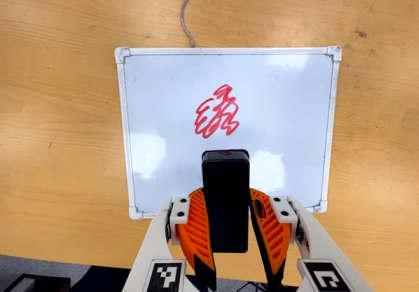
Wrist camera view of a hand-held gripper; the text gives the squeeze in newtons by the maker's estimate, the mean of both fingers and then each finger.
{"total": 7.8, "left": 7.2, "right": 8.4}